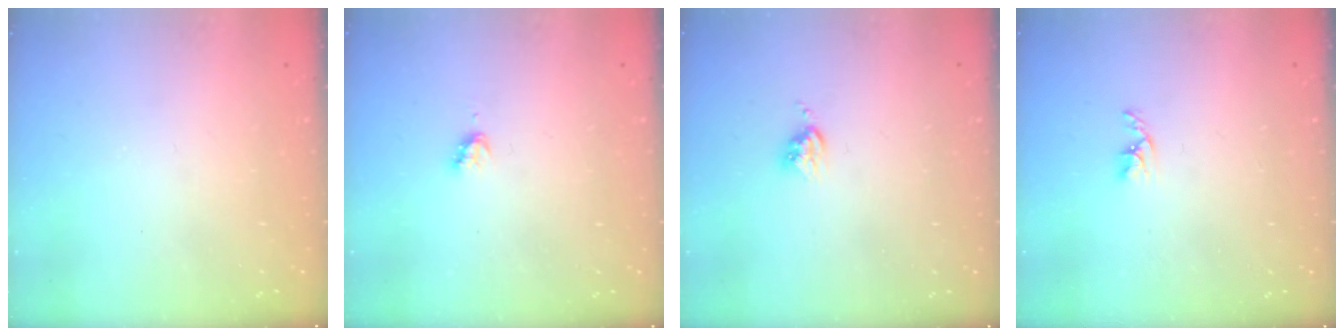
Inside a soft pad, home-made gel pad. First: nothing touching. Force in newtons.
{"total": 2.8, "press": 2.8, "slide": 0.3}
{"total": 3.8, "press": 3.8, "slide": 0.5}
{"total": 3.3, "press": 3.3, "slide": 0.5}